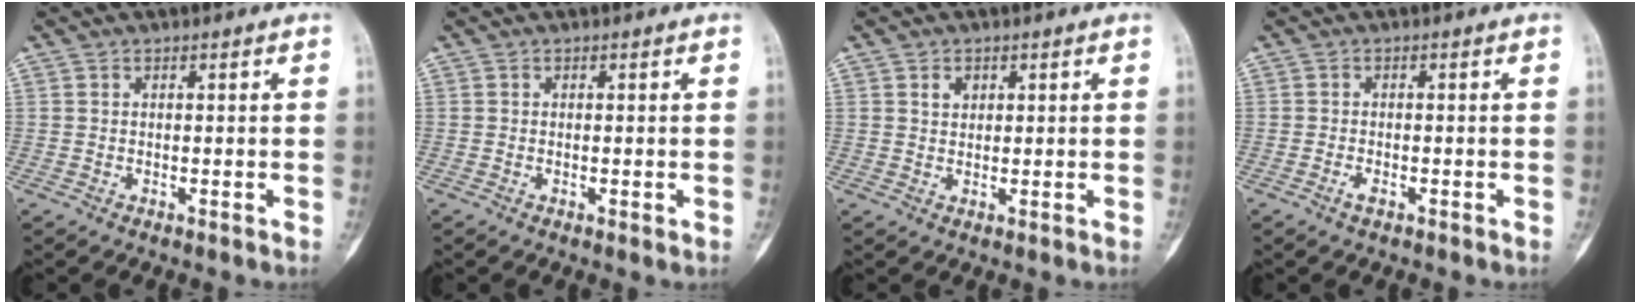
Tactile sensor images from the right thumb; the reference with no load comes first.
{"total": 0.9, "force": [-0.2, 0.3, 0.8], "torque": [-0.008, -0.002, -0.004]}
{"total": 2.0, "force": [0.9, 1.5, 0.9], "torque": [-0.004, -0.004, 0.014]}
{"total": 1.3, "force": [-0.8, 0.6, 0.9], "torque": [-0.020, 0.003, -0.018]}